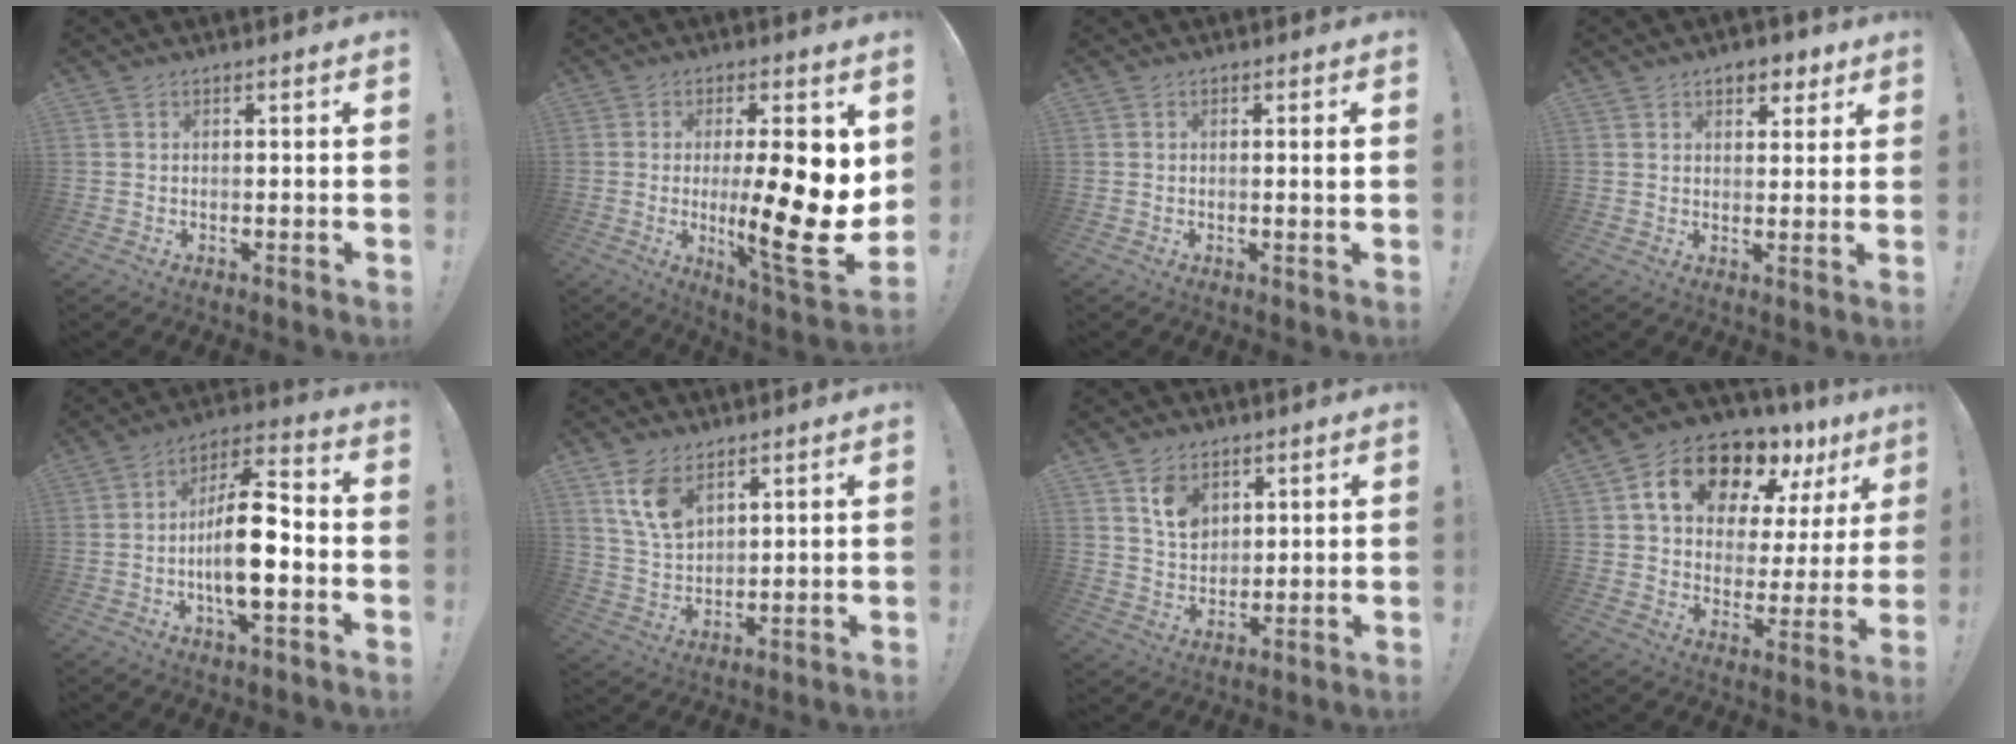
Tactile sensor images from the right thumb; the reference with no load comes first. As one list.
[{"total": 20.3, "force": [0.1, 4.2, 19.9], "torque": [-0.302, -0.027, 0.005]}, {"total": 1.6, "force": [0.2, -0.3, 1.6], "torque": [-0.027, -0.001, 0.002]}, {"total": 5.8, "force": [3.6, 3.6, 2.7], "torque": [-0.017, -0.017, 0.061]}, {"total": 15.5, "force": [-3.1, 4.9, 14.4], "torque": [-0.259, 0.006, -0.056]}, {"total": 9.9, "force": [6.0, 5.7, 5.4], "torque": [-0.100, -0.022, 0.117]}, {"total": 8.1, "force": [4.5, 5.6, 3.7], "torque": [-0.044, -0.026, 0.084]}, {"total": 17.5, "force": [11.8, 9.2, 9.2], "torque": [-0.143, -0.074, 0.209]}]